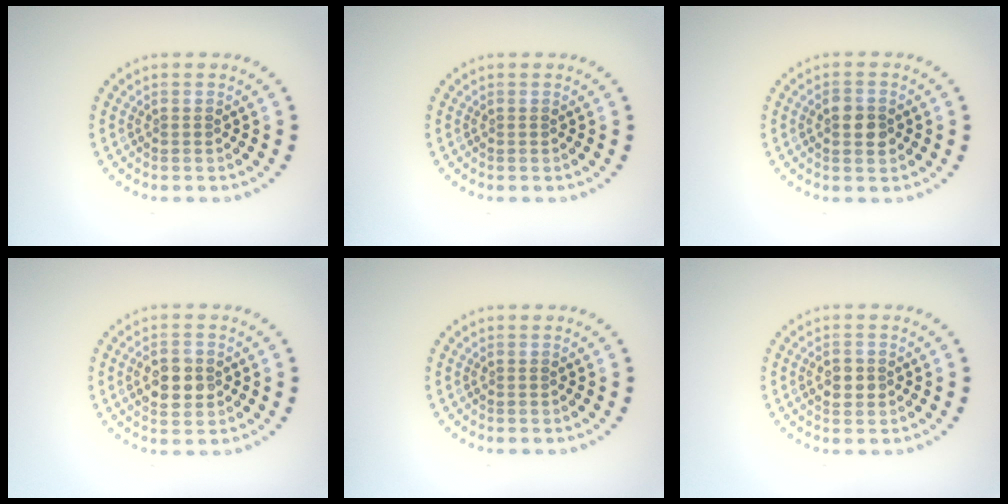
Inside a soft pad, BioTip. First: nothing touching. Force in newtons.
{"total": 0.0}
{"total": 2.6, "press": 2.6, "slide": 0.1}
{"total": 3.6, "press": 3.6, "slide": 0.1}
{"total": 0.0}
{"total": 2.3, "press": 2.3, "slide": 0.1}